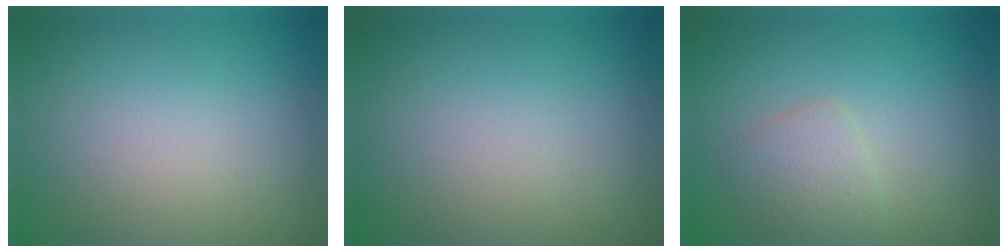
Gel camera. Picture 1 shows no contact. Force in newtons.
{"total": 0.0}
{"total": 1.9, "press": 1.9, "slide": 0.0}